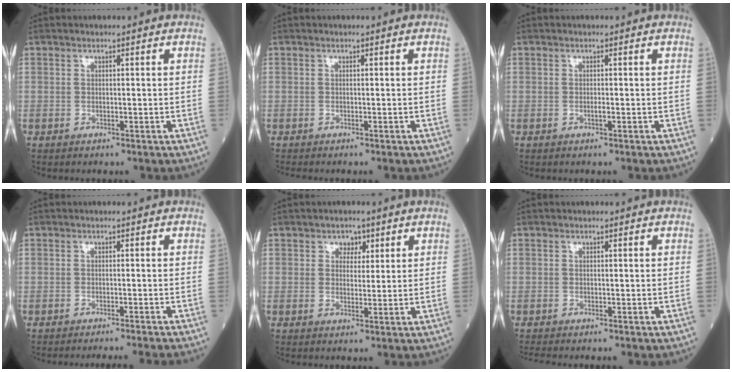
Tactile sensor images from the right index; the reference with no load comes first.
{"total": 0.5, "force": [-0.5, 0.0, 0.1], "torque": [-0.004, -0.001, -0.011]}
{"total": 0.6, "force": [-0.2, 0.0, 0.5], "torque": [-0.011, 0.001, -0.003]}
{"total": 6.6, "force": [-6.0, -1.6, 2.1], "torque": [-0.008, -0.018, -0.076]}
{"total": 2.5, "force": [1.3, 1.8, 1.1], "torque": [-0.009, 0.001, 0.016]}
{"total": 1.5, "force": [-1.5, -0.1, 0.5], "torque": [-0.015, -0.007, -0.025]}